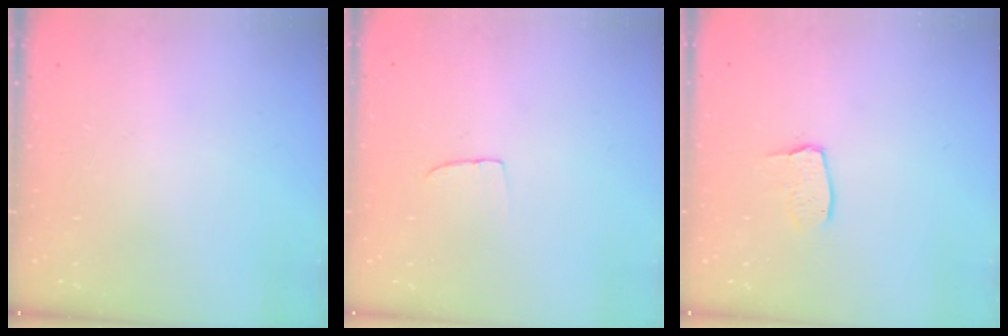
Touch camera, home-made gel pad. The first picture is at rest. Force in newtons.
{"total": 4.2, "press": 4.2, "slide": 0.3}
{"total": 3.0, "press": 3.0, "slide": 0.2}